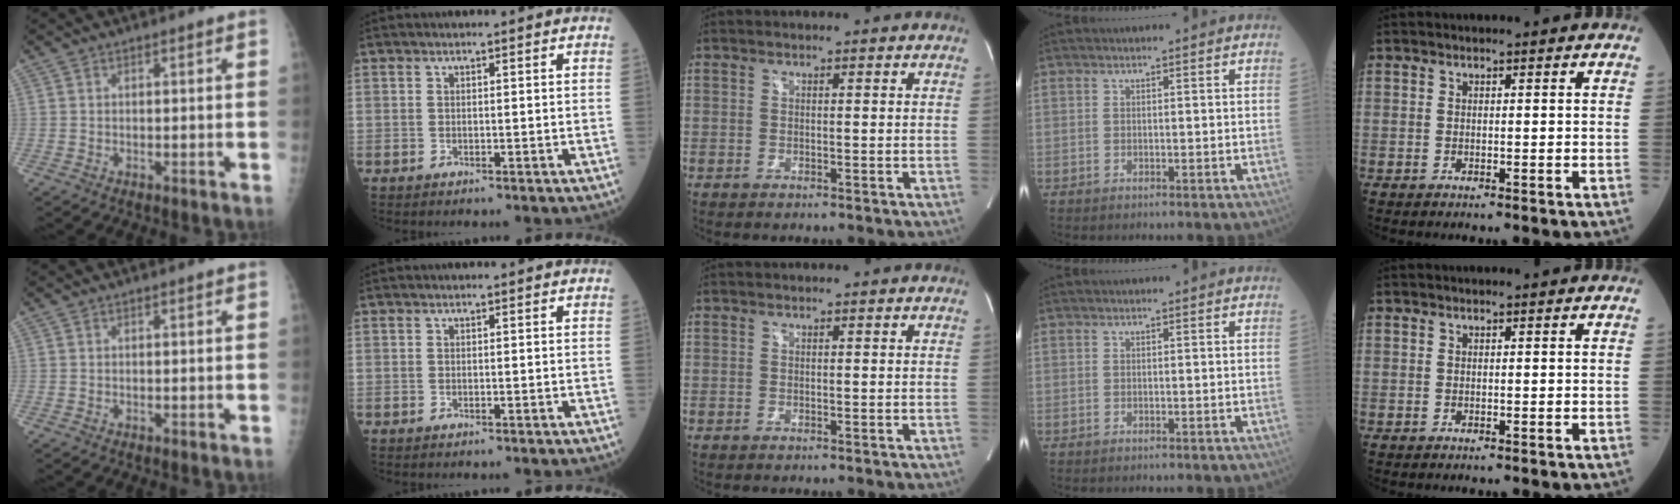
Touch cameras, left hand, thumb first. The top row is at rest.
{}